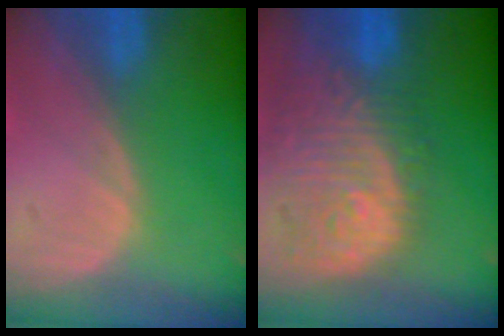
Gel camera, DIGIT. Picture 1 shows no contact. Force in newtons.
{"total": 12.2, "press": 10.9, "slide": 5.6}